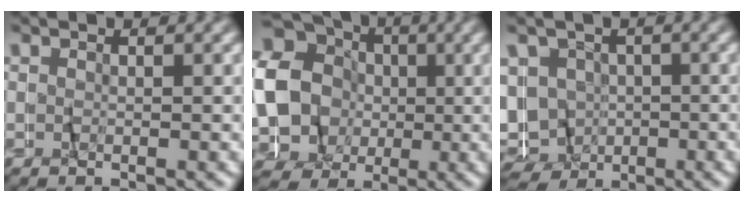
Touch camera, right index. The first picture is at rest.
{"total": 19.4, "force": [-1.0, 17.7, 7.9], "torque": [-0.207, -0.042, -0.030]}
{"total": 11.5, "force": [-2.6, 10.8, 2.9], "torque": [-0.106, -0.043, -0.042]}